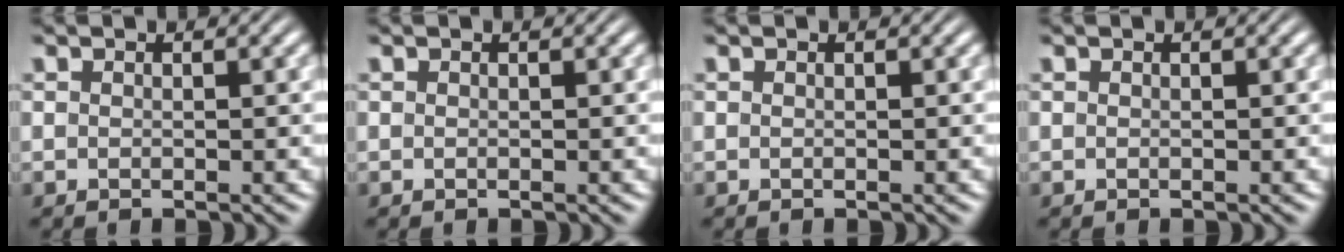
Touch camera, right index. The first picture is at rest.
{"total": 0.0}
{"total": 0.0}
{"total": 0.0}